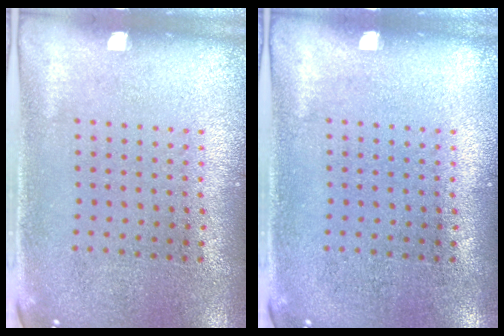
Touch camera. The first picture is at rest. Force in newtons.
{"total": 0.0}